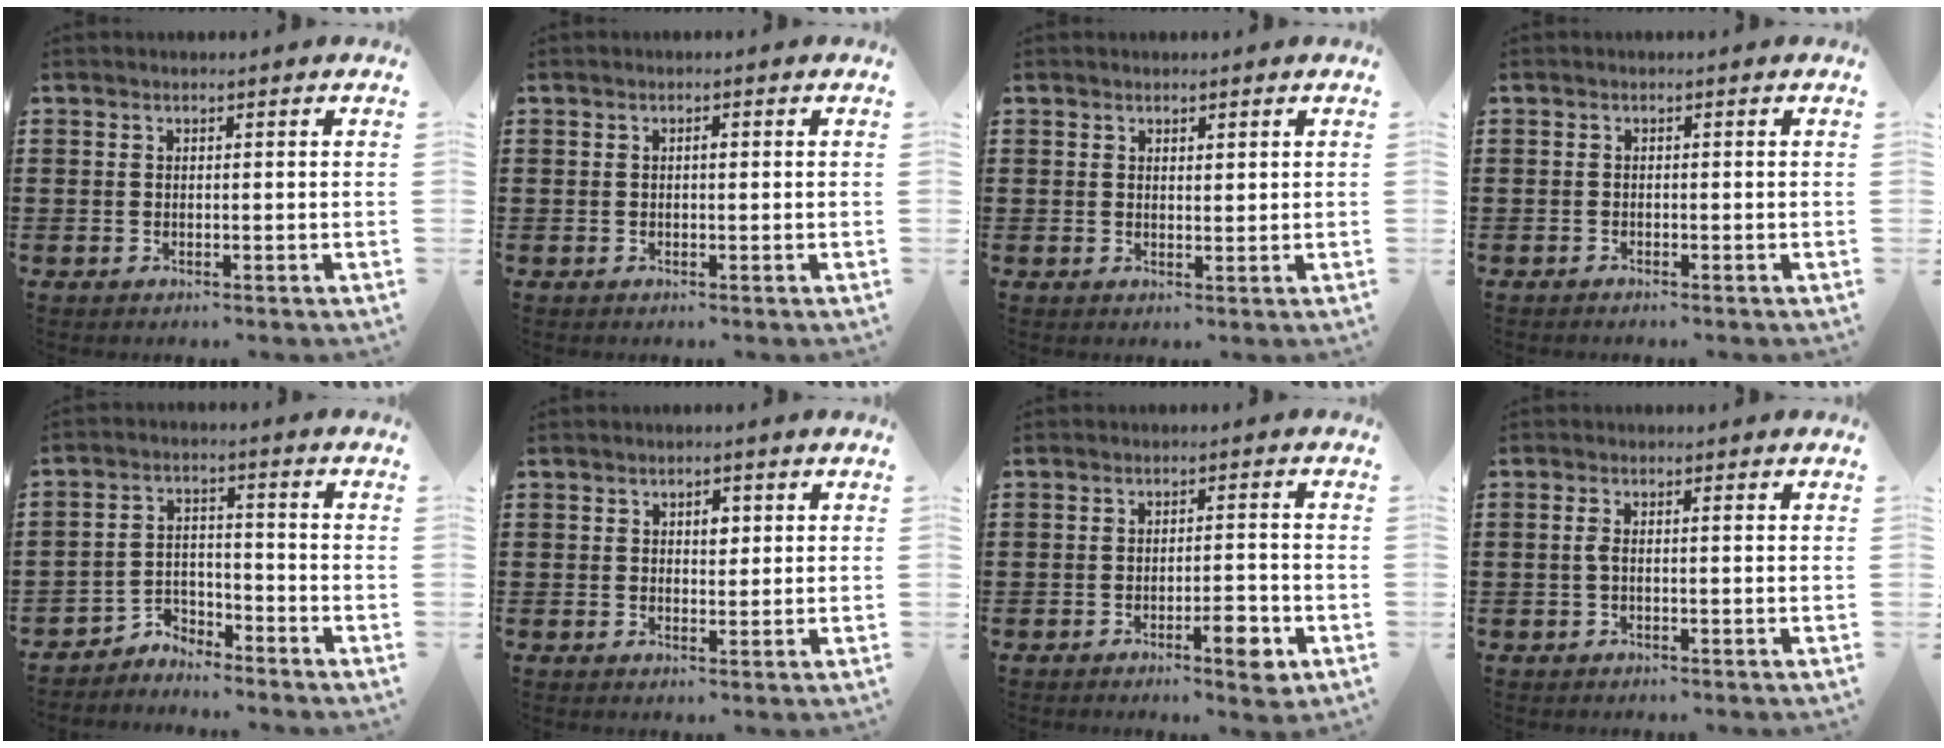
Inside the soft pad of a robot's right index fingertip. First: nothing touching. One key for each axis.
{"total": 0.7, "fx": 0.0, "fy": 0.3, "fz": 0.7, "tx": -0.014, "ty": -0.001, "tz": 0.000}
{"total": 1.0, "fx": 0.8, "fy": 0.4, "fz": 0.3, "tx": -0.006, "ty": 0.003, "tz": 0.015}
{"total": 0.5, "fx": -0.5, "fy": 0.0, "fz": 0.1, "tx": -0.004, "ty": -0.004, "tz": -0.010}
{"total": 4.0, "fx": -3.8, "fy": 1.0, "fz": 0.1, "tx": -0.012, "ty": 0.003, "tz": -0.081}
{"total": 2.2, "fx": 0.7, "fy": 1.4, "fz": 1.6, "tx": -0.019, "ty": 0.002, "tz": 0.007}
{"total": 4.7, "fx": -2.6, "fy": 1.1, "fz": 3.8, "tx": -0.058, "ty": 0.003, "tz": -0.043}
{"total": 1.5, "fx": -0.3, "fy": 0.3, "fz": 1.4, "tx": -0.029, "ty": 0.003, "tz": -0.006}